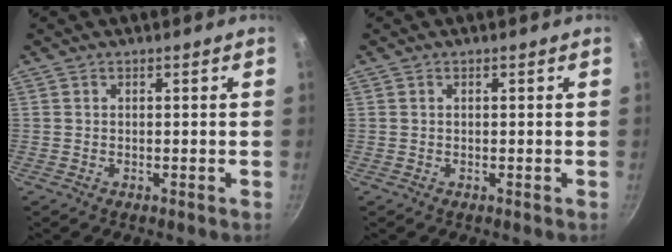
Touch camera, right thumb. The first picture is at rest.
{"total": 0.0}